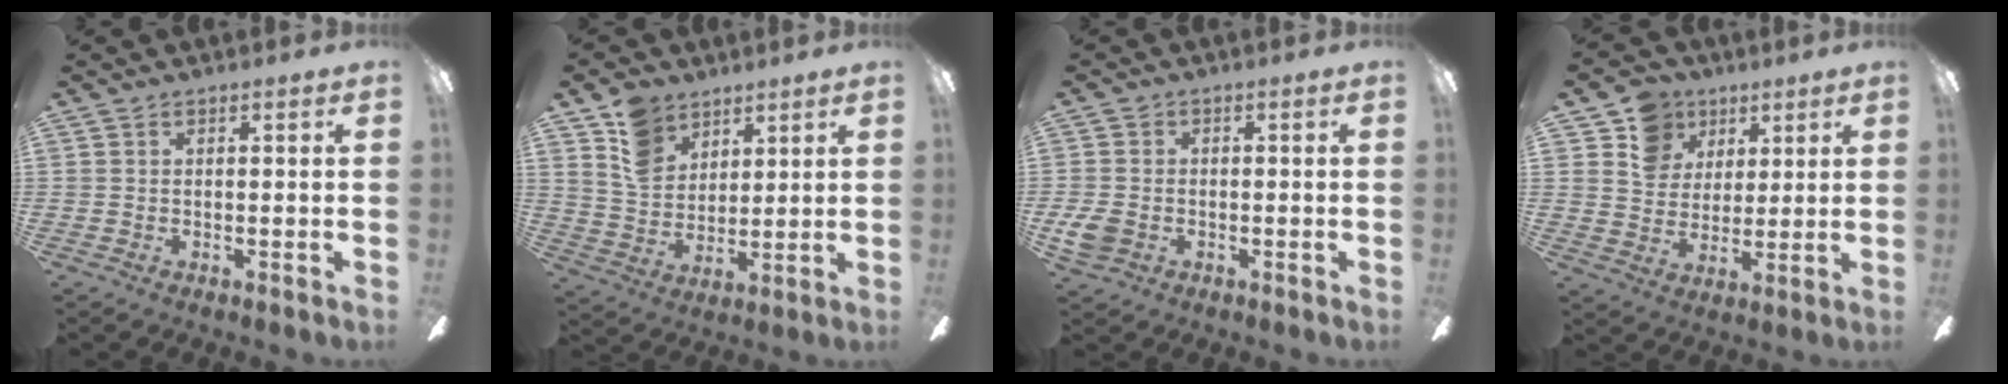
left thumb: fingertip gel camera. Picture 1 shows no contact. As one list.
[{"total": 10.6, "force": [7.2, 6.9, 3.6], "torque": [-0.077, -0.027, 0.142]}, {"total": 4.9, "force": [-1.4, 4.0, 2.6], "torque": [-0.053, 0.005, -0.028]}, {"total": 10.4, "force": [6.0, 8.2, 2.1], "torque": [-0.051, -0.022, 0.118]}]